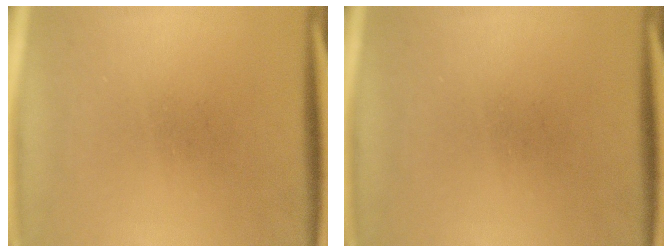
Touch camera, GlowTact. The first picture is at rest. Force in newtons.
{"total": 0.0}